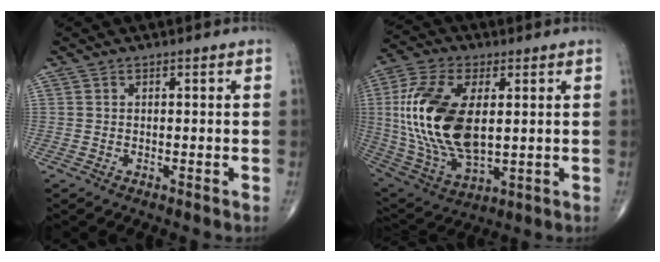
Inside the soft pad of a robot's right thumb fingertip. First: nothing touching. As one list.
[{"total": 21.7, "force": [2.4, 11.5, 18.3], "torque": [-0.380, -0.016, 0.049]}]